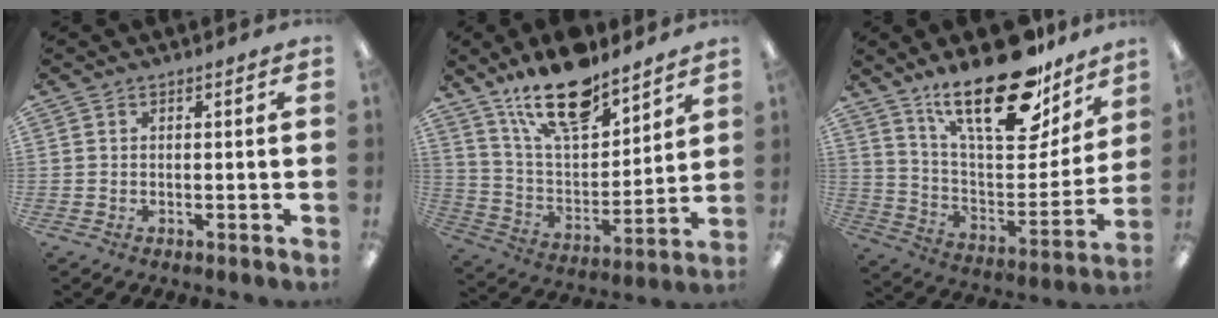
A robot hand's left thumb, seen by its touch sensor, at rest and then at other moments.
{"total": 18.9, "force": [13.9, 7.6, 10.3], "torque": [-0.187, -0.073, 0.244]}
{"total": 26.6, "force": [18.5, 10.3, 16.1], "torque": [-0.241, -0.117, 0.316]}